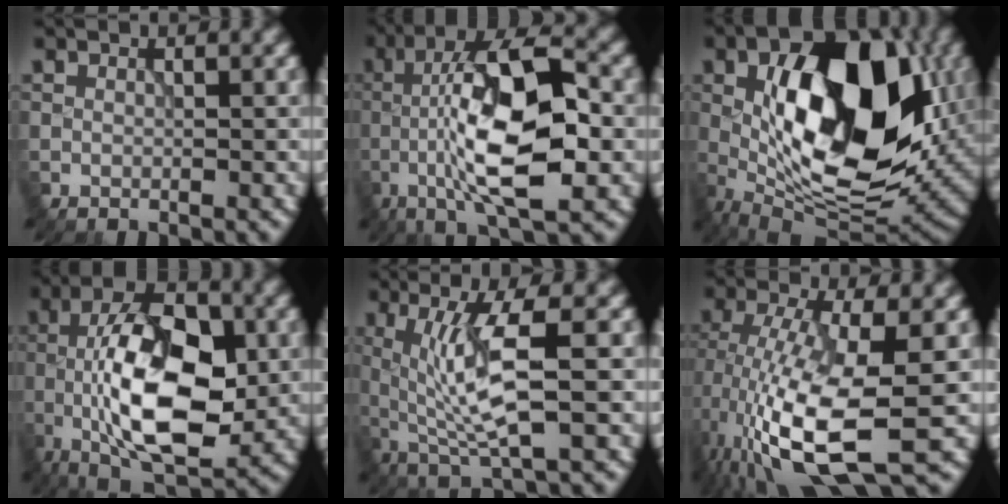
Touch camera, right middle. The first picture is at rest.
{"total": 11.5, "force": [-2.2, 3.4, 10.7], "torque": [-0.186, 0.018, -0.044]}
{"total": 16.0, "force": [0.7, 8.7, 13.3], "torque": [-0.213, -0.008, 0.013]}
{"total": 12.5, "force": [-1.8, 5.8, 11.0], "torque": [-0.195, 0.005, -0.038]}
{"total": 6.6, "force": [0.2, 1.3, 6.5], "torque": [-0.125, -0.007, 0.012]}
{"total": 11.6, "force": [-3.5, 3.6, 10.4], "torque": [-0.215, -0.012, -0.062]}